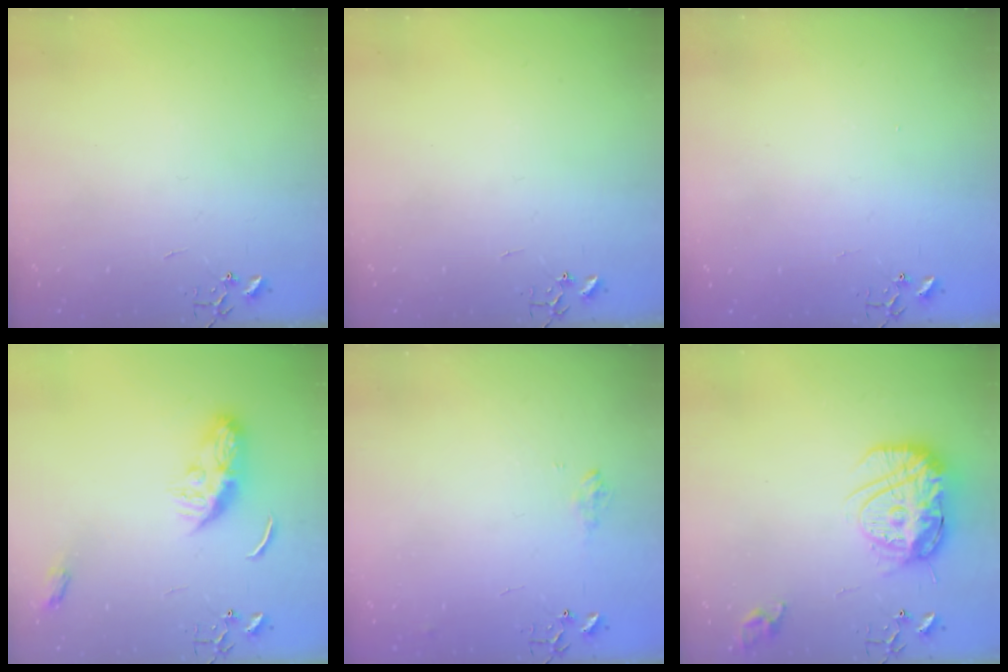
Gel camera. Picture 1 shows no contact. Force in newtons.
{"total": 0.0}
{"total": 1.3, "press": 1.2, "slide": 0.1}
{"total": 9.5, "press": 9.5, "slide": 0.2}
{"total": 7.7, "press": 7.7, "slide": 0.9}
{"total": 17.6, "press": 17.5, "slide": 1.6}